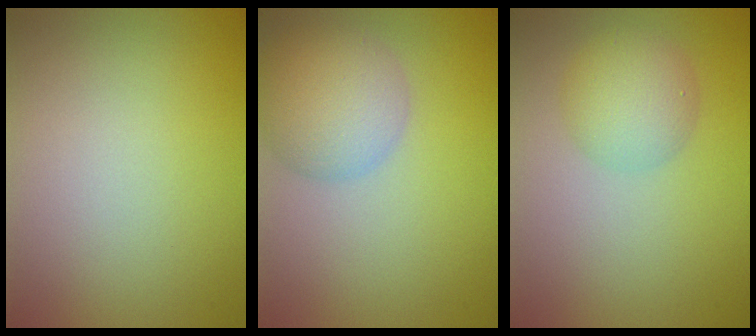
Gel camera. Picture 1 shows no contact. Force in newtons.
{"total": 5.6, "press": 5.6, "slide": 0.3}
{"total": 3.5, "press": 3.5, "slide": 0.1}